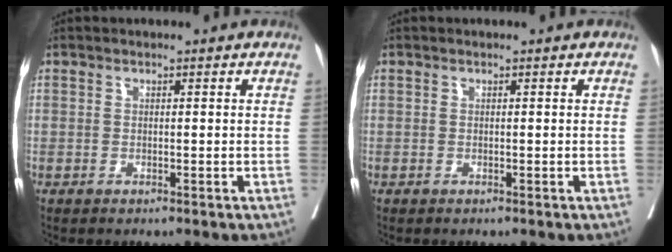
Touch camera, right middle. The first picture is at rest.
{"total": 0.0}